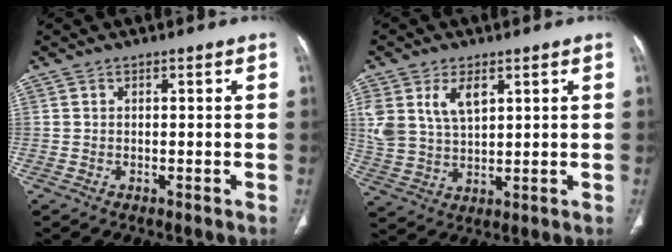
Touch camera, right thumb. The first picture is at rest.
{"total": 10.0, "force": [4.2, 5.9, 6.9], "torque": [-0.133, -0.008, 0.093]}